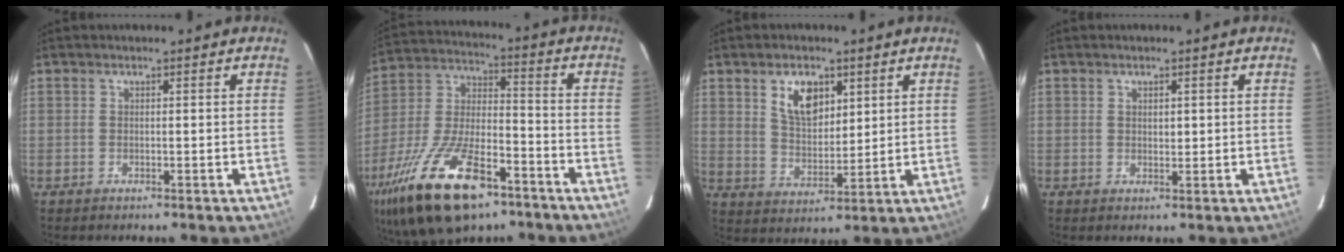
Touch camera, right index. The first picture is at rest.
{"total": 24.2, "force": [-14.6, 10.2, 16.4], "torque": [-0.335, -0.022, -0.249]}
{"total": 8.3, "force": [3.9, 4.8, 5.5], "torque": [-0.095, 0.007, 0.080]}
{"total": 1.4, "force": [0.5, 1.0, 0.8], "torque": [-0.011, 0.003, 0.011]}